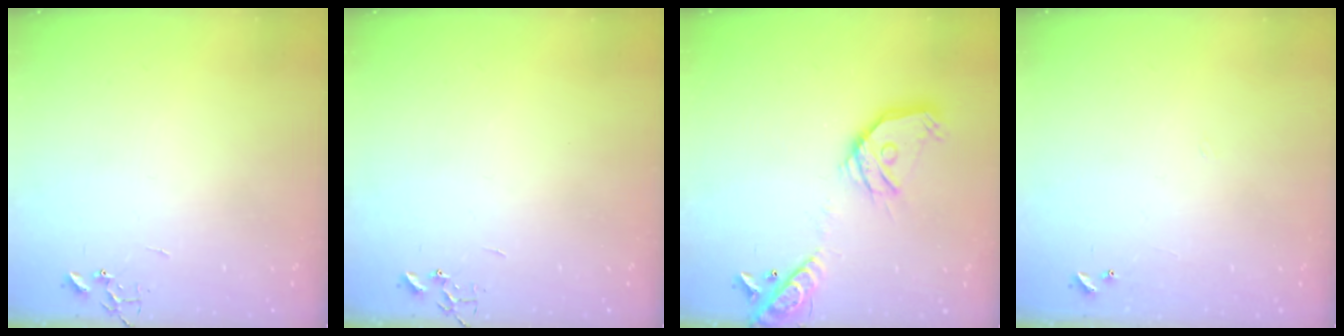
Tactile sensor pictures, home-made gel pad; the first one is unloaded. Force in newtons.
{"total": 0.0}
{"total": 18.8, "press": 18.6, "slide": 3.0}
{"total": 3.8, "press": 3.8, "slide": 0.5}